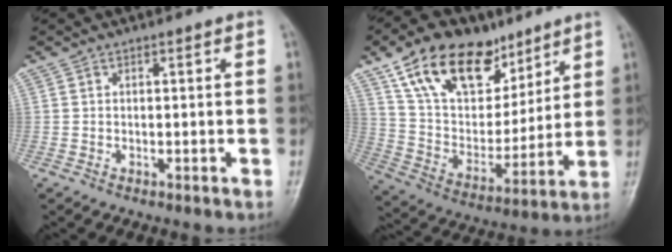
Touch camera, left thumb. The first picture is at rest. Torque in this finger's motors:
{"motor_torque": [0.43, 0.31, 1.44, -1.33, 0.26]}